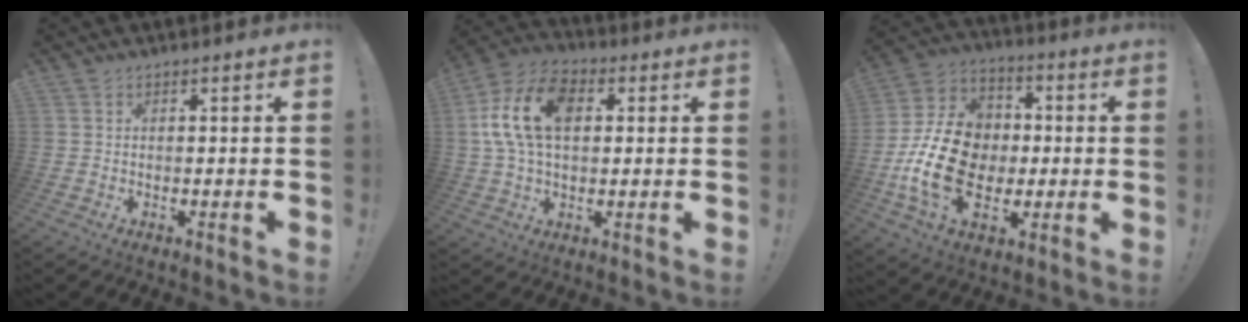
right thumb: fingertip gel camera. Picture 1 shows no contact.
{"total": 16.7, "force": [3.2, 10.5, 12.5], "torque": [-0.253, 0.008, 0.055]}
{"total": 20.8, "force": [-3.3, 15.5, 13.4], "torque": [-0.248, 0.024, -0.044]}